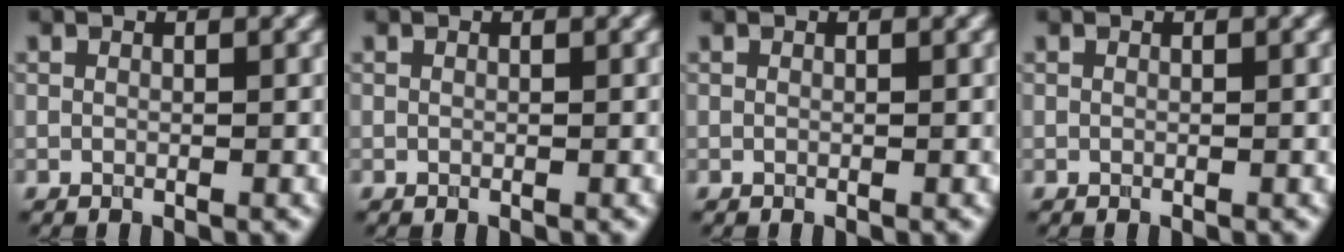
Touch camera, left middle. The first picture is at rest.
{"total": 0.0}
{"total": 0.0}
{"total": 0.0}